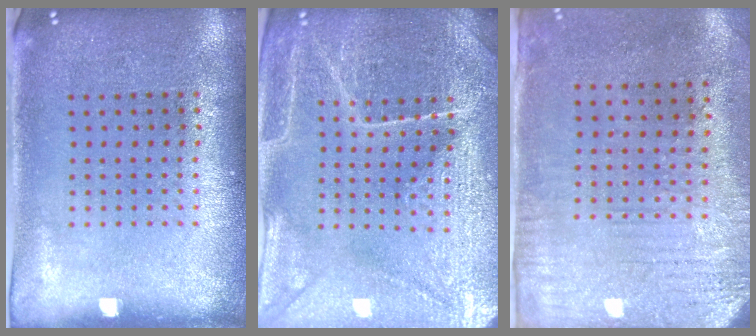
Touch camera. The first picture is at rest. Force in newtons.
{"total": 4.3, "press": 4.2, "slide": 1.0}
{"total": 3.1, "press": 2.5, "slide": 1.9}